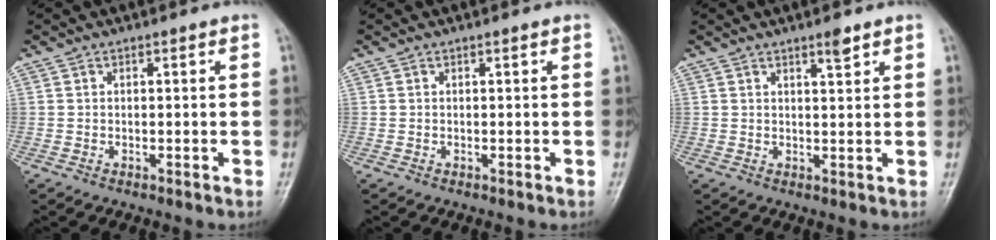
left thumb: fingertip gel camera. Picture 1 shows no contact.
{"total": 0.0}
{"total": 2.4, "force": [1.8, 0.6, 1.6], "torque": [-0.019, -0.012, 0.028]}